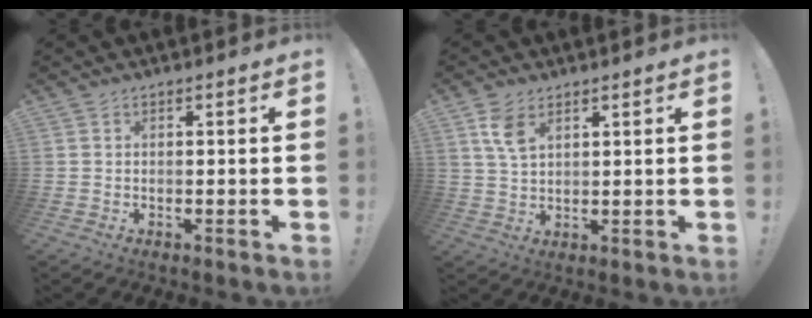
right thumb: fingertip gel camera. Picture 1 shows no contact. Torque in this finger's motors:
{"motor_torque": [0.05, 0.09, 0.34, 0.35, 0.01]}